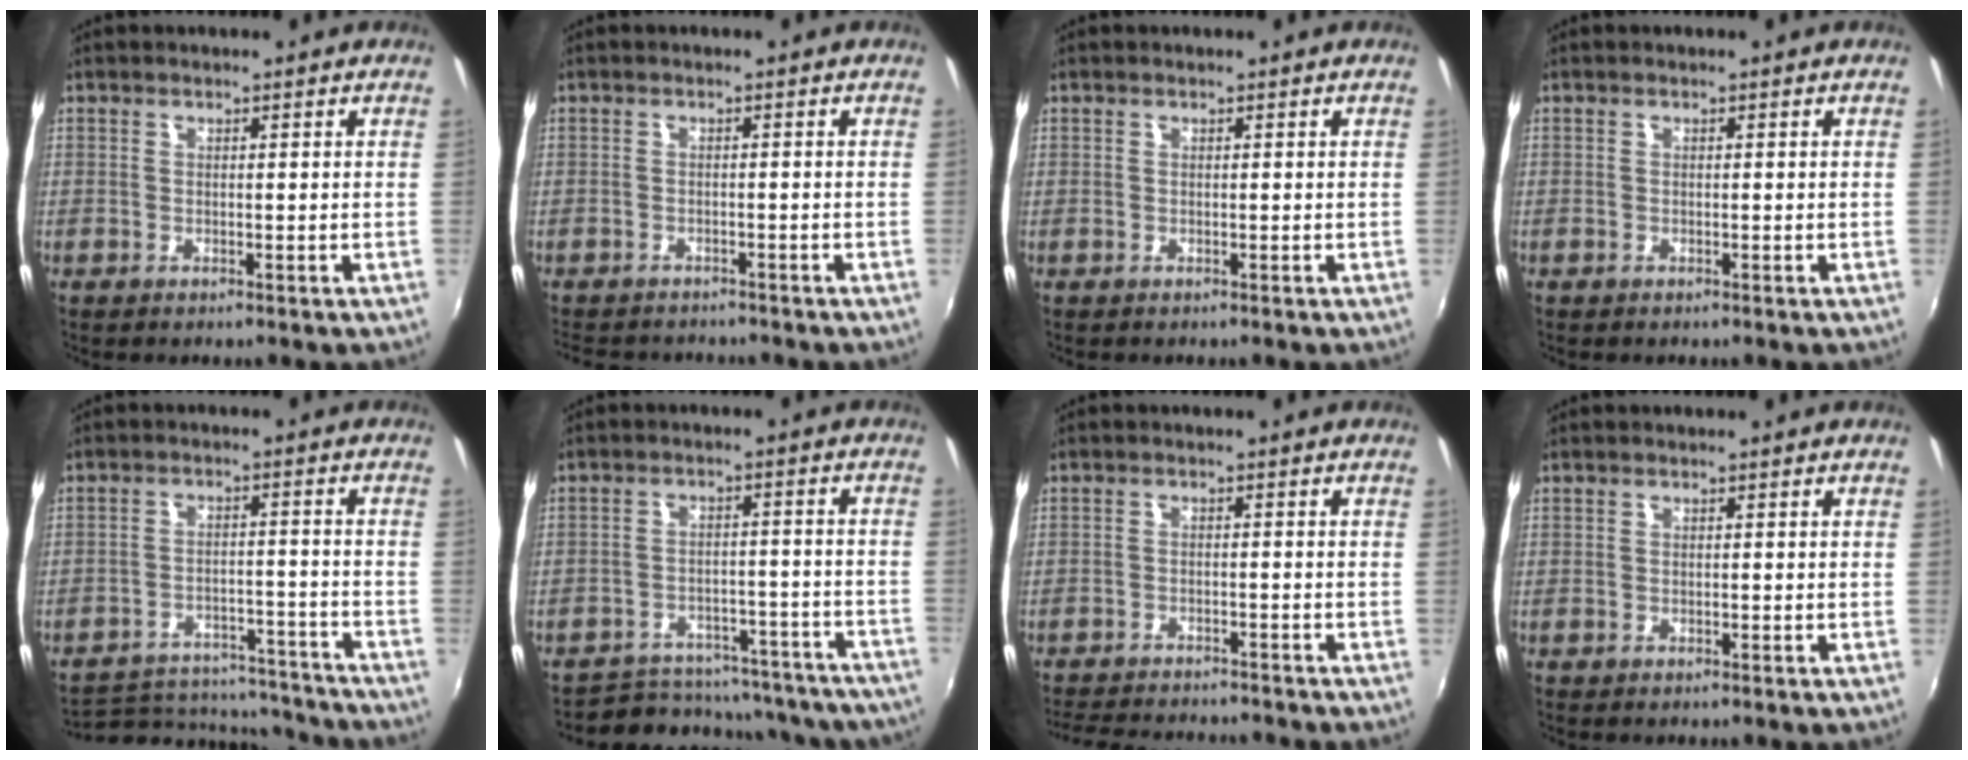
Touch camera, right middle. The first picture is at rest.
{"total": 6.6, "force": [-6.1, 2.0, 1.9], "torque": [-0.052, -0.016, -0.093]}
{"total": 0.0}
{"total": 0.0}
{"total": 19.0, "force": [-17.4, 5.4, 5.3], "torque": [-0.112, 0.022, -0.225]}
{"total": 23.7, "force": [-20.8, 8.9, 7.0], "torque": [-0.133, 0.035, -0.240]}
{"total": 10.7, "force": [-9.8, 2.1, 3.7], "torque": [-0.093, -0.011, -0.149]}
{"total": 0.0}